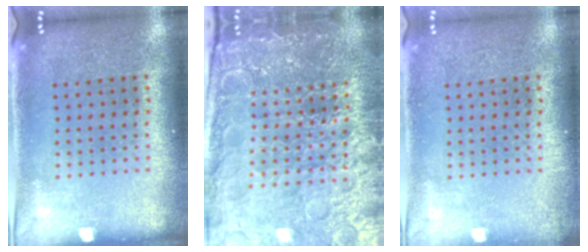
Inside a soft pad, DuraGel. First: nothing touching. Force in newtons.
{"total": 5.5, "press": 5.0, "slide": 2.3}
{"total": 0.7, "press": 0.7, "slide": 0.0}